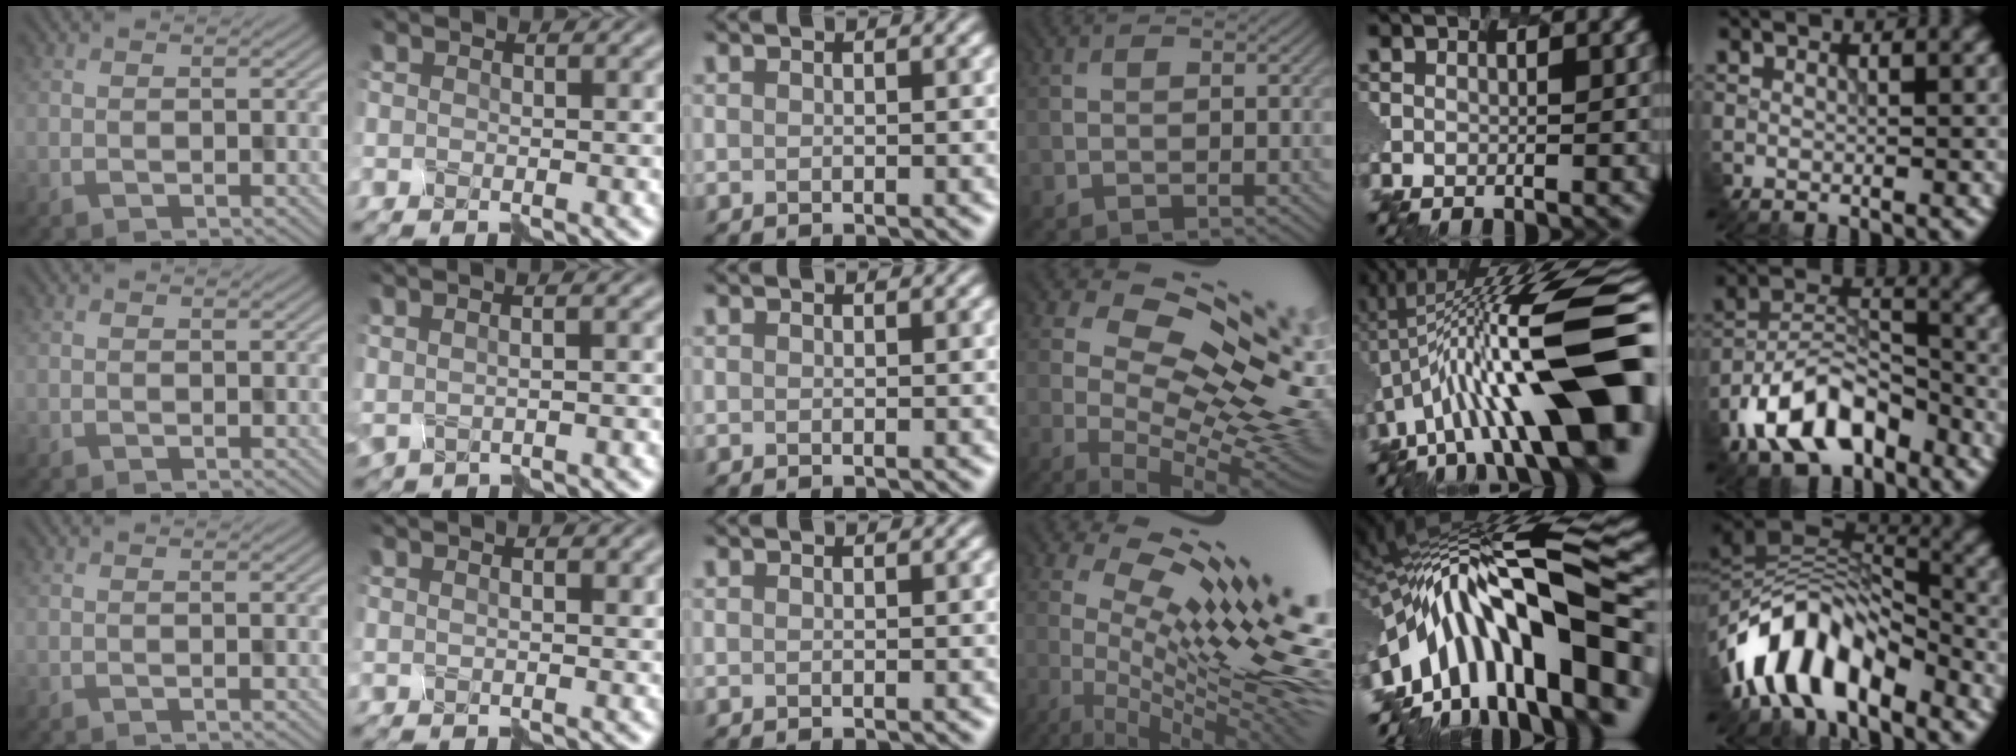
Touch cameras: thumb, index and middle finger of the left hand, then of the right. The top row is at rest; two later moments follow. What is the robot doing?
{"motion": "disassemble", "object": "hinged jar"}